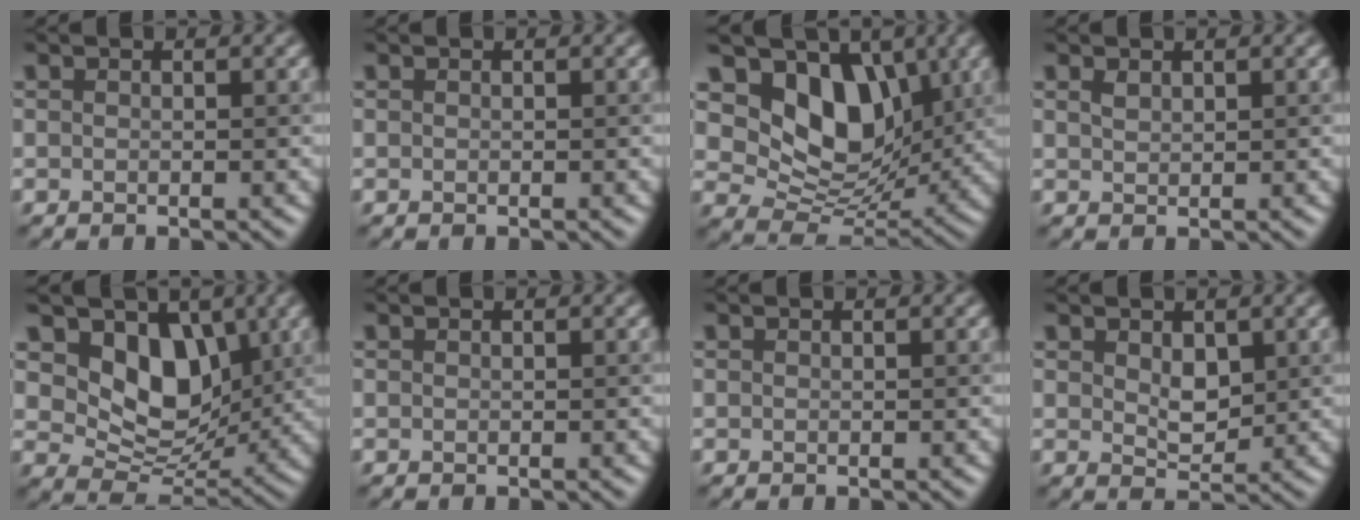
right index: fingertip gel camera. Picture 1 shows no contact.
{"total": 0.0}
{"total": 9.1, "force": [3.1, 6.4, 5.7], "torque": [-0.092, -0.017, 0.052]}
{"total": 0.9, "force": [0.7, 0.4, 0.4], "torque": [-0.012, 0.000, 0.017]}
{"total": 7.1, "force": [2.4, 5.0, 4.5], "torque": [-0.073, -0.016, 0.037]}
{"total": 0.0}
{"total": 0.0}
{"total": 2.4, "force": [0.8, 1.5, 1.7], "torque": [-0.031, -0.005, 0.020]}